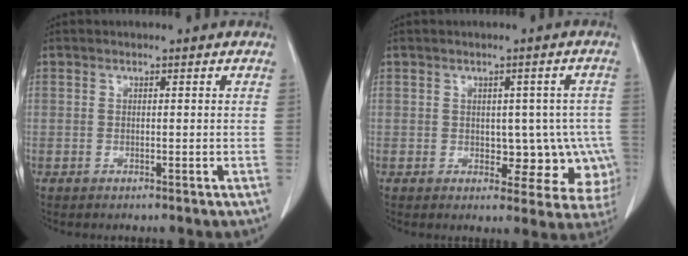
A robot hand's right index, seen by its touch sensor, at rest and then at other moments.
{"total": 9.0, "force": [-1.9, 5.8, 6.6], "torque": [-0.049, 0.015, -0.017]}